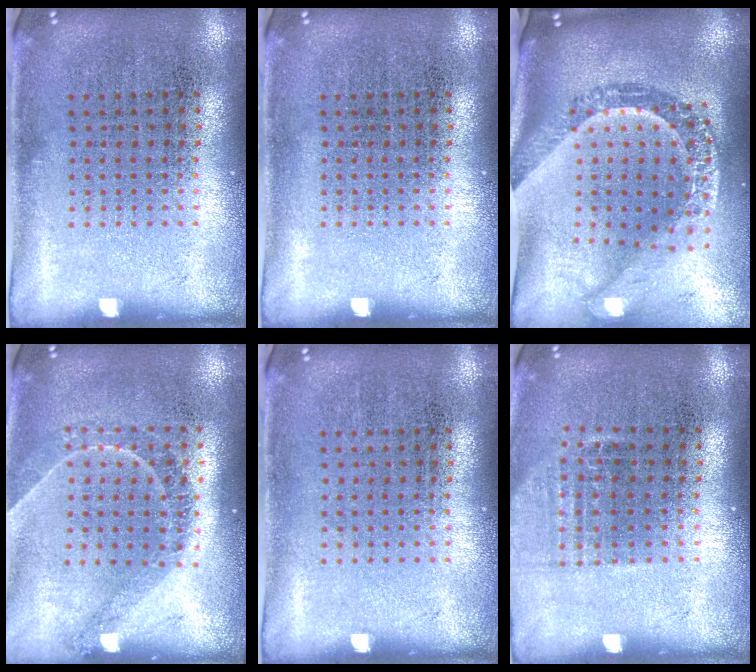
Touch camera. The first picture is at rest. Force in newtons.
{"total": 0.0}
{"total": 3.1, "press": 2.3, "slide": 2.0}
{"total": 1.2, "press": 1.1, "slide": 0.5}
{"total": 0.0}
{"total": 0.9, "press": 0.8, "slide": 0.4}